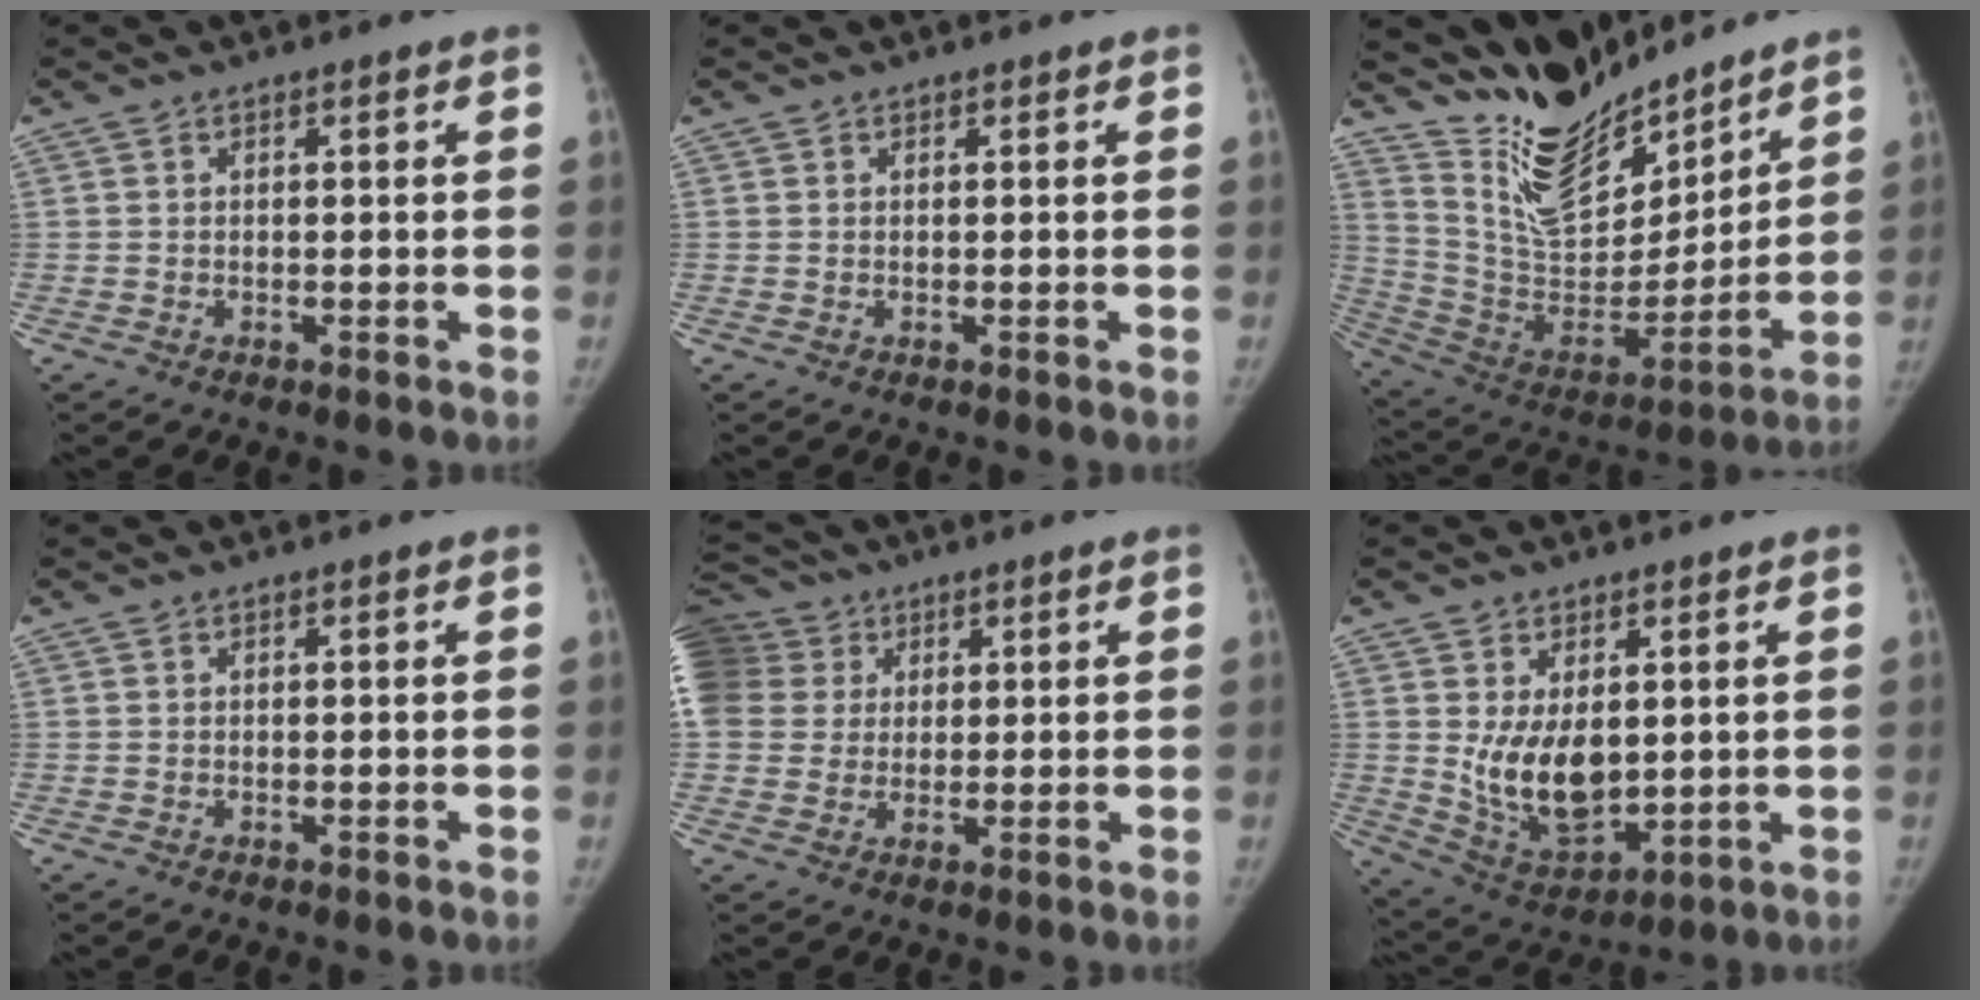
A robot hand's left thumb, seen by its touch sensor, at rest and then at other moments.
{"total": 0.0}
{"total": 19.7, "force": [17.1, 6.7, 7.2], "torque": [-0.068, -0.111, 0.309]}
{"total": 0.0}
{"total": 18.3, "force": [6.4, 15.6, 7.2], "torque": [-0.193, 0.053, 0.128]}
{"total": 11.9, "force": [1.3, 7.5, 9.2], "torque": [-0.121, -0.026, 0.047]}